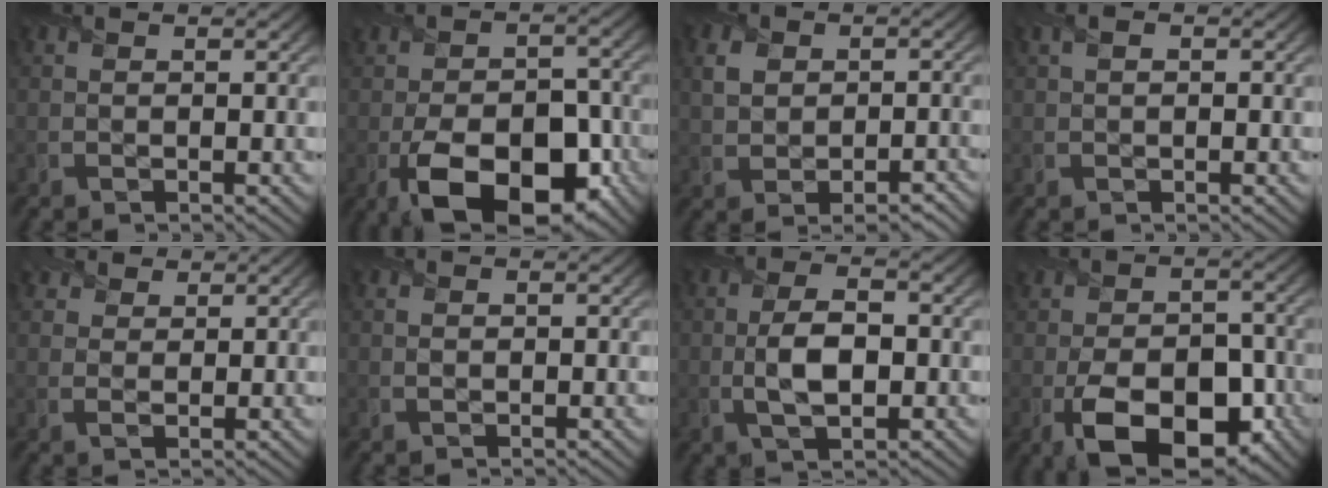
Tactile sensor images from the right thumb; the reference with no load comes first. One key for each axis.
{"total": 13.8, "fx": -5.9, "fy": 7.6, "fz": 9.9, "tx": -0.166, "ty": -0.028, "tz": -0.088}
{"total": 5.7, "fx": -0.1, "fy": 4.0, "fz": 4.0, "tx": -0.070, "ty": -0.007, "tz": 0.002}
{"total": 1.3, "fx": 0.5, "fy": 0.7, "fz": 1.1, "tx": -0.023, "ty": 0.007, "tz": 0.006}
{"total": 3.3, "fx": 2.1, "fy": 2.2, "fz": 1.3, "tx": -0.031, "ty": -0.003, "tz": 0.044}
{"total": 0.7, "fx": 0.2, "fy": 0.5, "fz": 0.6, "tx": -0.013, "ty": 0.003, "tz": 0.004}
{"total": 6.1, "fx": -0.8, "fy": 2.9, "fz": 5.4, "tx": -0.116, "ty": 0.001, "tz": -0.014}
{"total": 12.6, "fx": -5.0, "fy": 7.3, "fz": 9.0, "tx": -0.155, "ty": -0.027, "tz": -0.069}